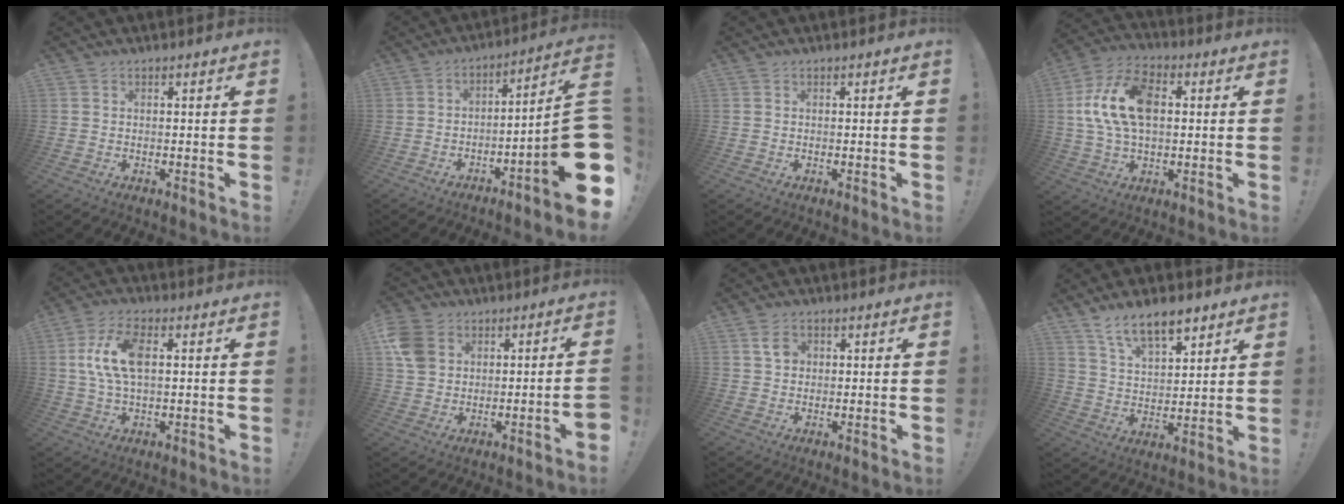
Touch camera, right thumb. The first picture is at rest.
{"total": 16.5, "force": [-5.4, 1.0, 15.5], "torque": [-0.210, 0.013, -0.091]}
{"total": 0.0}
{"total": 16.2, "force": [2.2, 10.1, 12.4], "torque": [-0.244, 0.005, 0.038]}
{"total": 11.4, "force": [1.9, 5.6, 9.7], "torque": [-0.194, 0.000, 0.034]}
{"total": 8.3, "force": [0.4, 6.2, 5.5], "torque": [-0.107, 0.013, 0.018]}
{"total": 3.4, "force": [0.9, 2.6, 2.0], "torque": [-0.025, 0.001, 0.014]}
{"total": 11.2, "force": [8.0, 4.8, 6.3], "torque": [-0.101, -0.040, 0.146]}